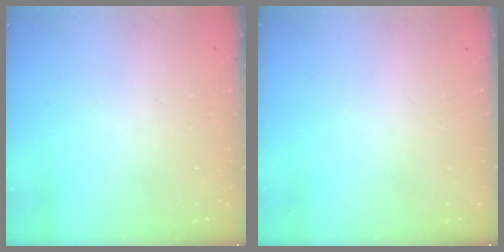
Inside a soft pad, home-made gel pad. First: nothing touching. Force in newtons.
{"total": 0.0}